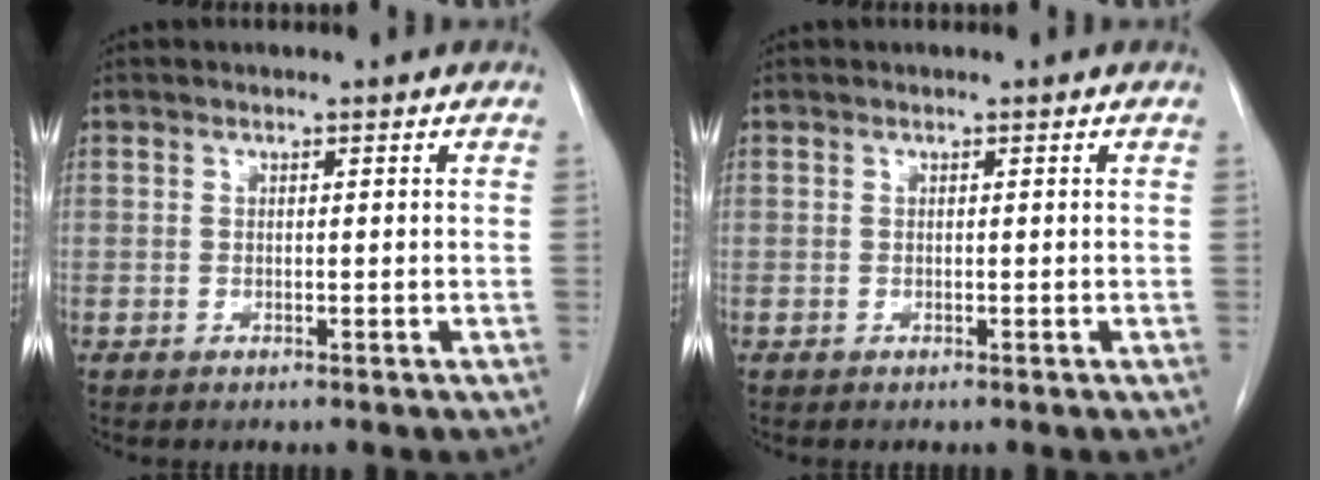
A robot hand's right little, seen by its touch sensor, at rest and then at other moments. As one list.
[{"total": 0.0}]